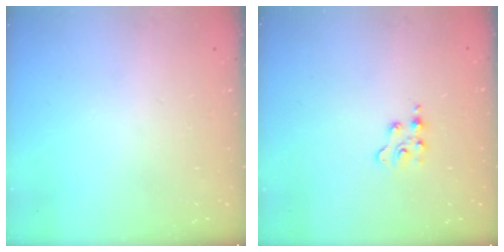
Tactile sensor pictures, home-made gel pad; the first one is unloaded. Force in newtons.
{"total": 2.6, "press": 2.5, "slide": 0.4}